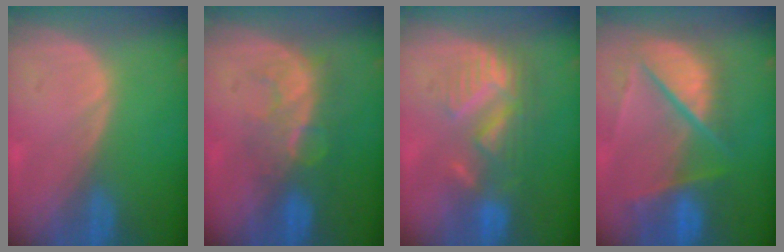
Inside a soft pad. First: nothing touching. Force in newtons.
{"total": 8.1, "press": 7.1, "slide": 3.8}
{"total": 8.7, "press": 8.0, "slide": 3.3}
{"total": 10.6, "press": 8.7, "slide": 6.0}